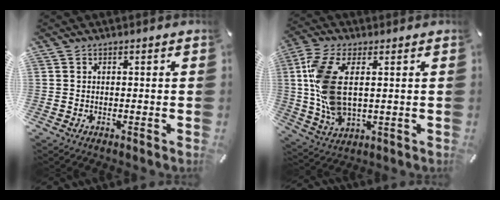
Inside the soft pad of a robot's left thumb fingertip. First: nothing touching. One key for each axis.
{"total": 11.9, "fx": 1.9, "fy": 6.2, "fz": 10.0, "tx": -0.231, "ty": -0.009, "tz": 0.035}